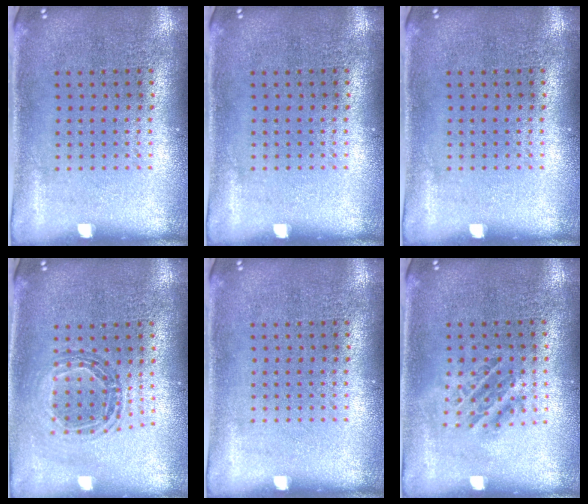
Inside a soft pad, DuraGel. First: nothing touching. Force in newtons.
{"total": 0.0}
{"total": 0.0}
{"total": 0.9, "press": 0.9, "slide": 0.1}
{"total": 0.0}
{"total": 1.1, "press": 1.0, "slide": 0.4}